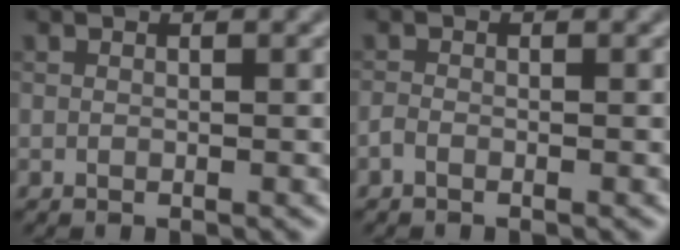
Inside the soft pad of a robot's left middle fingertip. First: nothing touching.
{"total": 0.7, "force": [-0.5, 0.3, 0.4], "torque": [-0.009, -0.002, -0.013]}